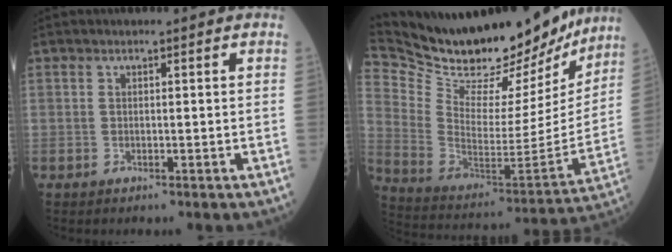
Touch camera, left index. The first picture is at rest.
{"total": 28.6, "force": [25.6, 7.8, 10.1], "torque": [-0.184, -0.044, 0.378]}